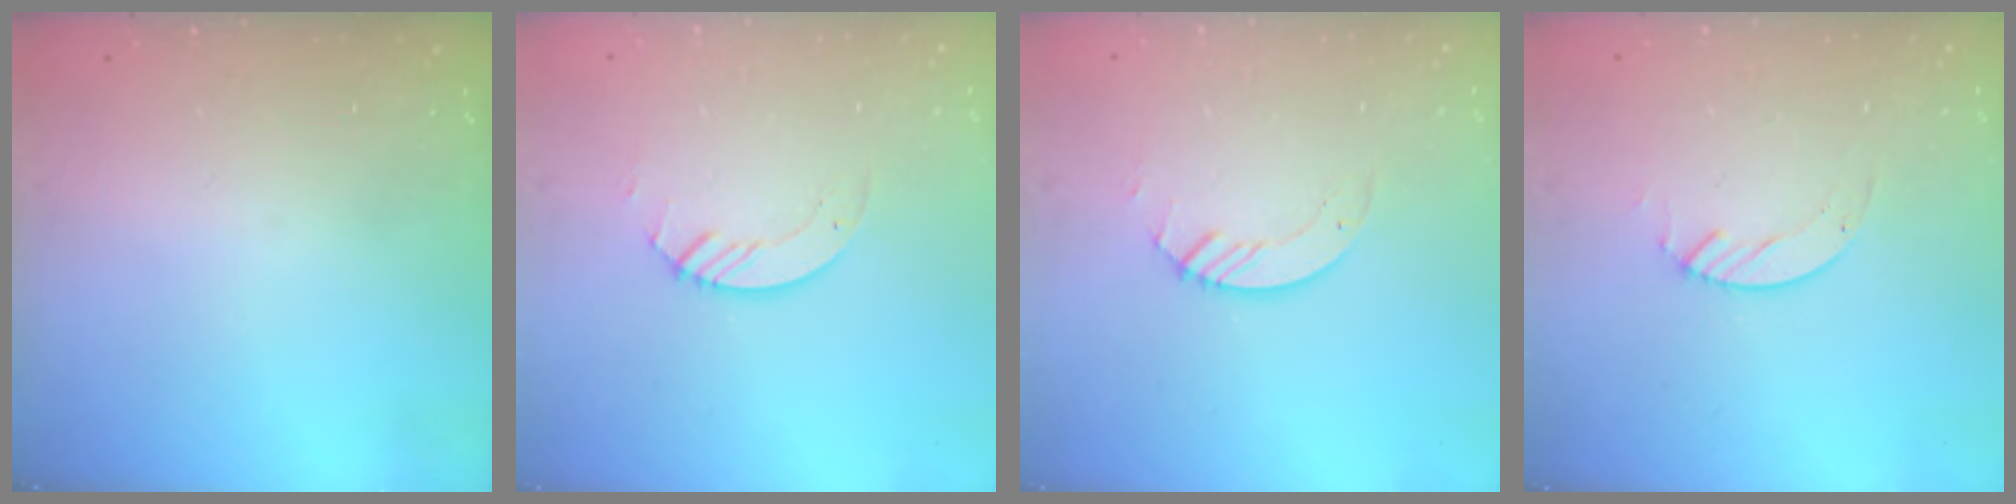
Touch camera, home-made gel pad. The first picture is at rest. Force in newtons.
{"total": 3.0, "press": 3.0, "slide": 0.2}
{"total": 2.9, "press": 2.9, "slide": 0.3}
{"total": 2.1, "press": 2.1, "slide": 0.2}